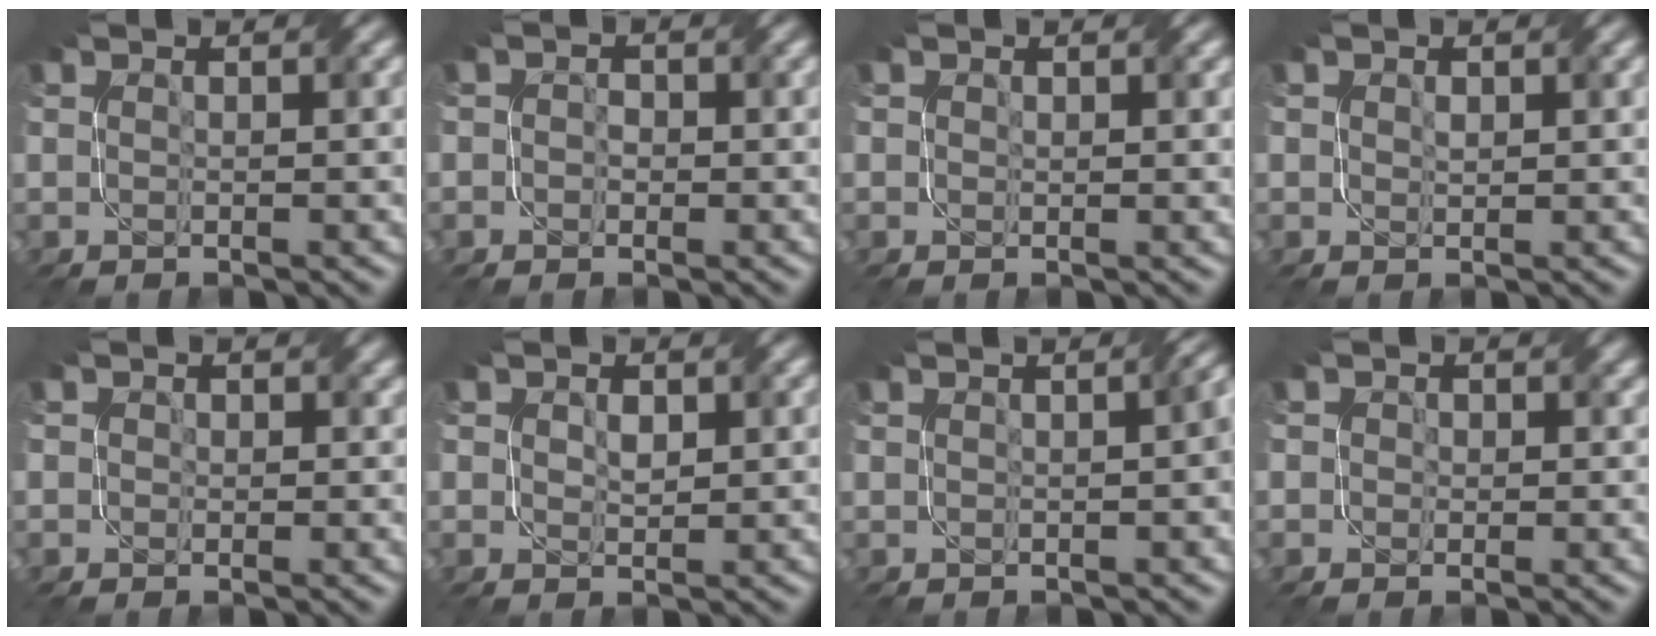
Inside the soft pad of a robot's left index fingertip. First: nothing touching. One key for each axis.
{"total": 1.4, "fx": 0.0, "fy": 1.3, "fz": 0.5, "tx": -0.001, "ty": -0.002, "tz": -0.006}
{"total": 1.1, "fx": 0.6, "fy": 0.8, "fz": 0.5, "tx": -0.006, "ty": -0.004, "tz": 0.012}
{"total": 1.1, "fx": 0.4, "fy": 0.8, "fz": 0.6, "tx": -0.009, "ty": -0.004, "tz": 0.012}
{"total": 1.9, "fx": 0.6, "fy": 1.7, "fz": 0.6, "tx": -0.004, "ty": 0.002, "tz": 0.000}
{"total": 1.6, "fx": 0.5, "fy": 1.2, "fz": 1.0, "tx": -0.017, "ty": -0.005, "tz": 0.013}
{"total": 2.8, "fx": 0.2, "fy": 0.9, "fz": 2.6, "tx": -0.015, "ty": 0.013, "tz": 0.004}
{"total": 2.3, "fx": 0.7, "fy": 2.0, "fz": 0.7, "tx": -0.002, "ty": 0.001, "tz": 0.001}